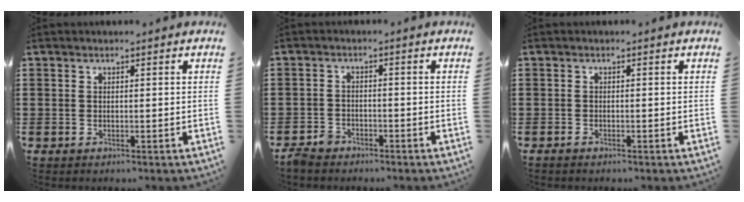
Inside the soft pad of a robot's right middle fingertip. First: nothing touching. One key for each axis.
{"total": 2.6, "fx": -2.4, "fy": 1.0, "fz": 0.5, "tx": -0.027, "ty": -0.001, "tz": -0.054}
{"total": 0.6, "fx": -0.6, "fy": 0.2, "fz": 0.2, "tx": -0.005, "ty": -0.002, "tz": -0.011}